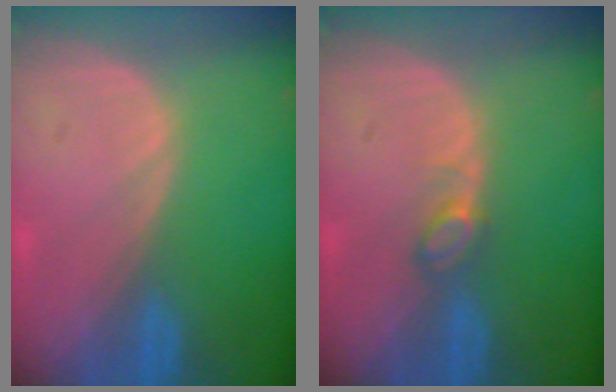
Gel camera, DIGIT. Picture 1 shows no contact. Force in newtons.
{"total": 2.2, "press": 2.2, "slide": 0.3}